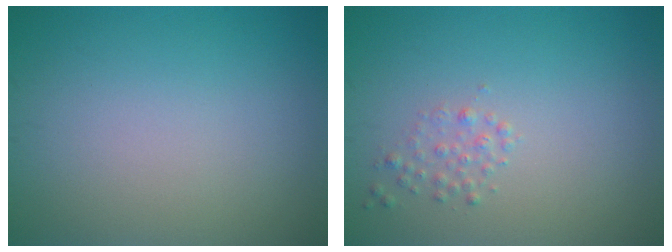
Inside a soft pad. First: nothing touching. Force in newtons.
{"total": 1.1, "press": 1.1, "slide": 0.0}